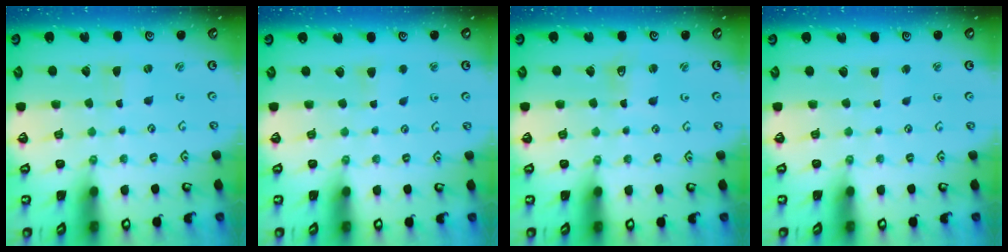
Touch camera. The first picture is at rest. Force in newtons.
{"total": 2.8, "press": 2.8, "slide": 0.5}
{"total": 2.6, "press": 2.6, "slide": 0.2}
{"total": 1.6, "press": 1.5, "slide": 0.3}